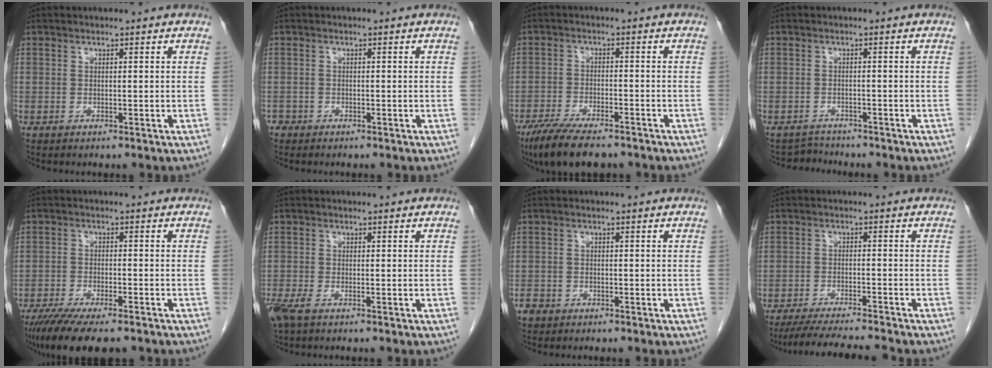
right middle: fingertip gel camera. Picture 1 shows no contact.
{"total": 1.1, "force": [-0.8, 0.7, 0.1], "torque": [-0.005, 0.002, -0.016]}
{"total": 10.4, "force": [-8.0, 2.6, 6.0], "torque": [-0.100, -0.020, -0.131]}
{"total": 2.1, "force": [-1.8, 0.2, -1.1], "torque": [0.020, -0.009, -0.031]}
{"total": 11.8, "force": [-9.2, 2.5, 6.9], "torque": [-0.112, -0.021, -0.144]}
{"total": 3.5, "force": [-2.3, 1.2, 2.4], "torque": [-0.056, -0.009, -0.041]}
{"total": 1.9, "force": [-1.3, 1.3, 0.5], "torque": [-0.013, 0.004, -0.023]}
{"total": 9.6, "force": [-8.8, -0.4, 4.0], "torque": [-0.060, -0.013, -0.140]}